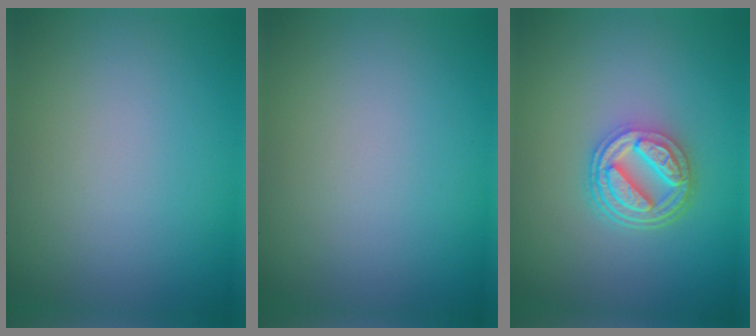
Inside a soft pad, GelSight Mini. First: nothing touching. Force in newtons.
{"total": 0.0}
{"total": 4.8, "press": 3.6, "slide": 3.2}